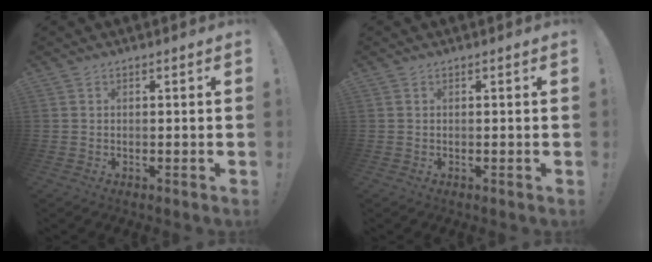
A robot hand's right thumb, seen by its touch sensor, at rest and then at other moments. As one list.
[{"total": 0.0}]